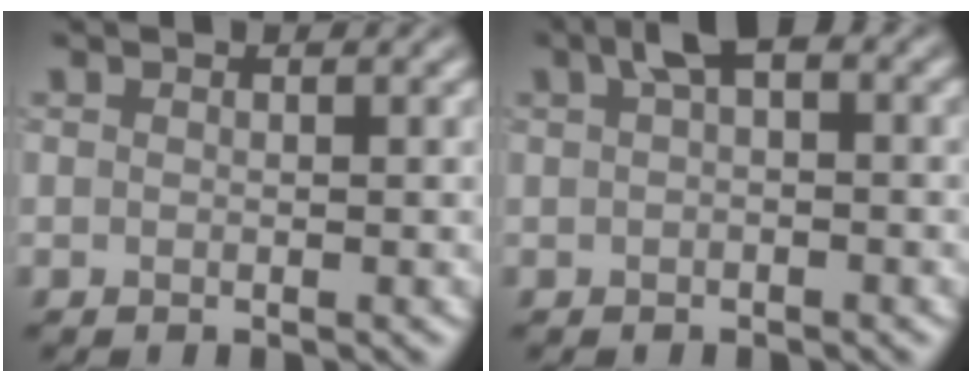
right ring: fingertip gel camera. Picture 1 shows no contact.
{"total": 2.2, "force": [0.7, 0.9, 1.9], "torque": [-0.029, 0.016, 0.005]}